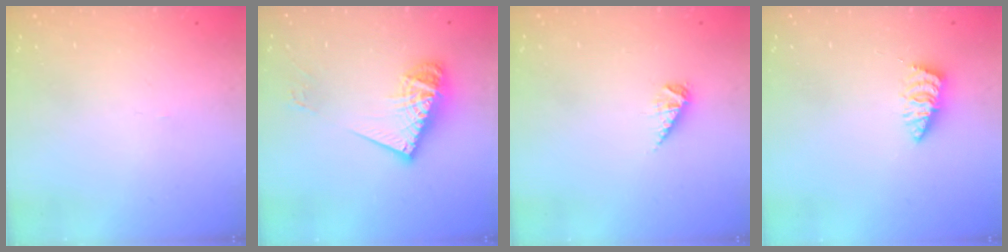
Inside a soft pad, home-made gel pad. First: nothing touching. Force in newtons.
{"total": 14.3, "press": 14.1, "slide": 1.7}
{"total": 5.2, "press": 5.1, "slide": 0.7}
{"total": 2.0, "press": 2.0, "slide": 0.2}